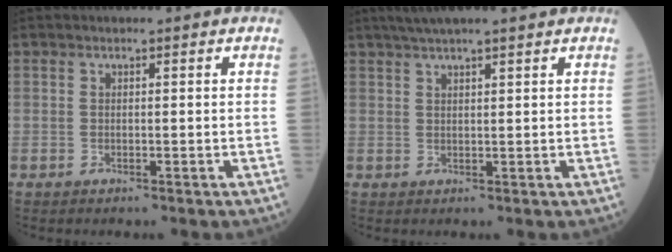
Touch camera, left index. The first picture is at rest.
{"total": 6.9, "force": [5.6, -0.1, 4.0], "torque": [-0.063, 0.034, 0.087]}